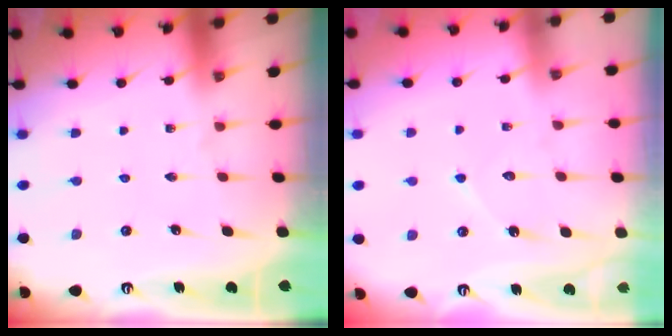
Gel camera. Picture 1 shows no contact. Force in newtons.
{"total": 5.8, "press": 5.8, "slide": 0.6}